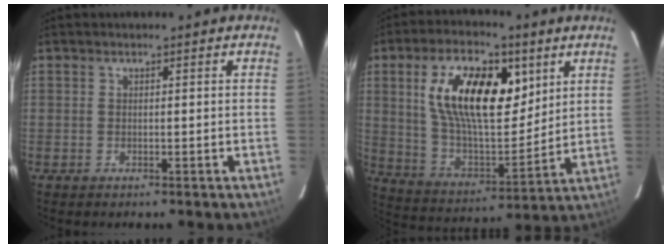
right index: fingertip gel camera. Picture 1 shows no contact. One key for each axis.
{"total": 19.7, "fx": 7.1, "fy": 9.5, "fz": 15.8, "tx": -0.291, "ty": 0.011, "tz": 0.132}